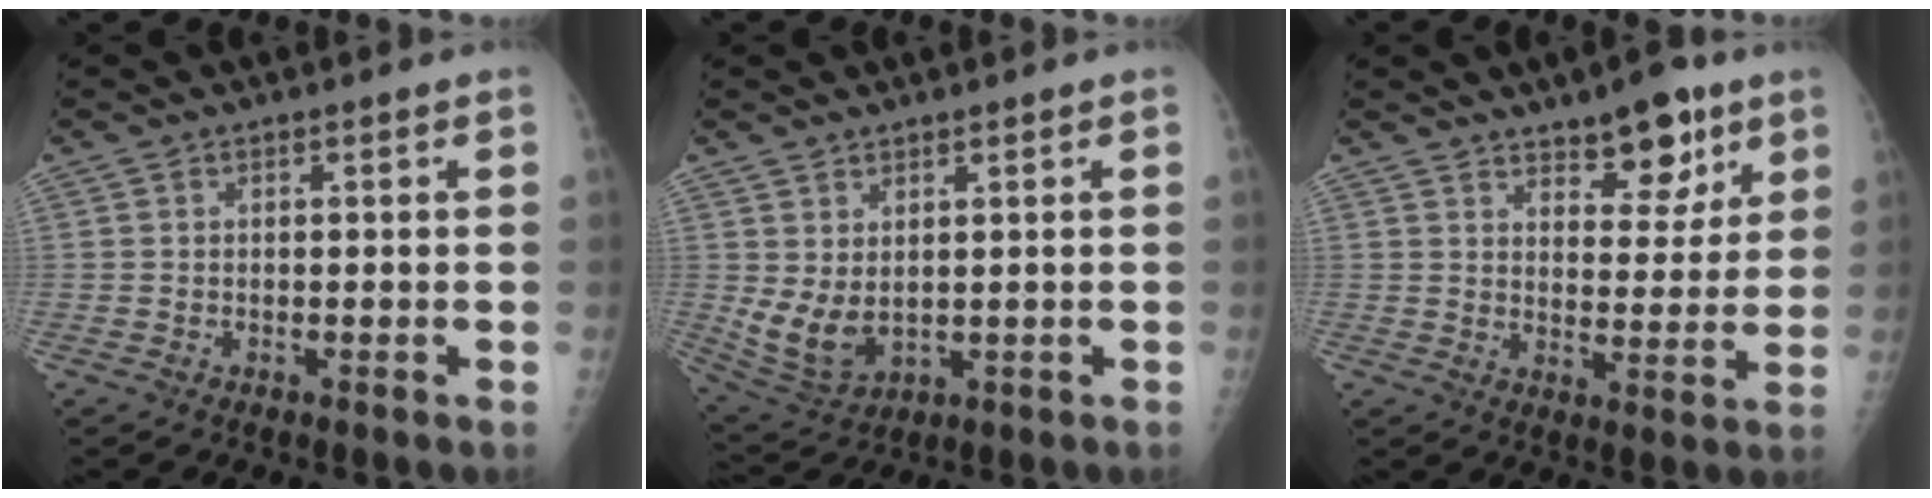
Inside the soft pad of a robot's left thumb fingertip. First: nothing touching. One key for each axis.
{"total": 7.5, "fx": 1.7, "fy": 4.7, "fz": 5.6, "tx": -0.103, "ty": -0.021, "tz": 0.052}
{"total": 10.3, "fx": 6.8, "fy": 4.6, "fz": 6.3, "tx": -0.057, "ty": -0.041, "tz": 0.102}